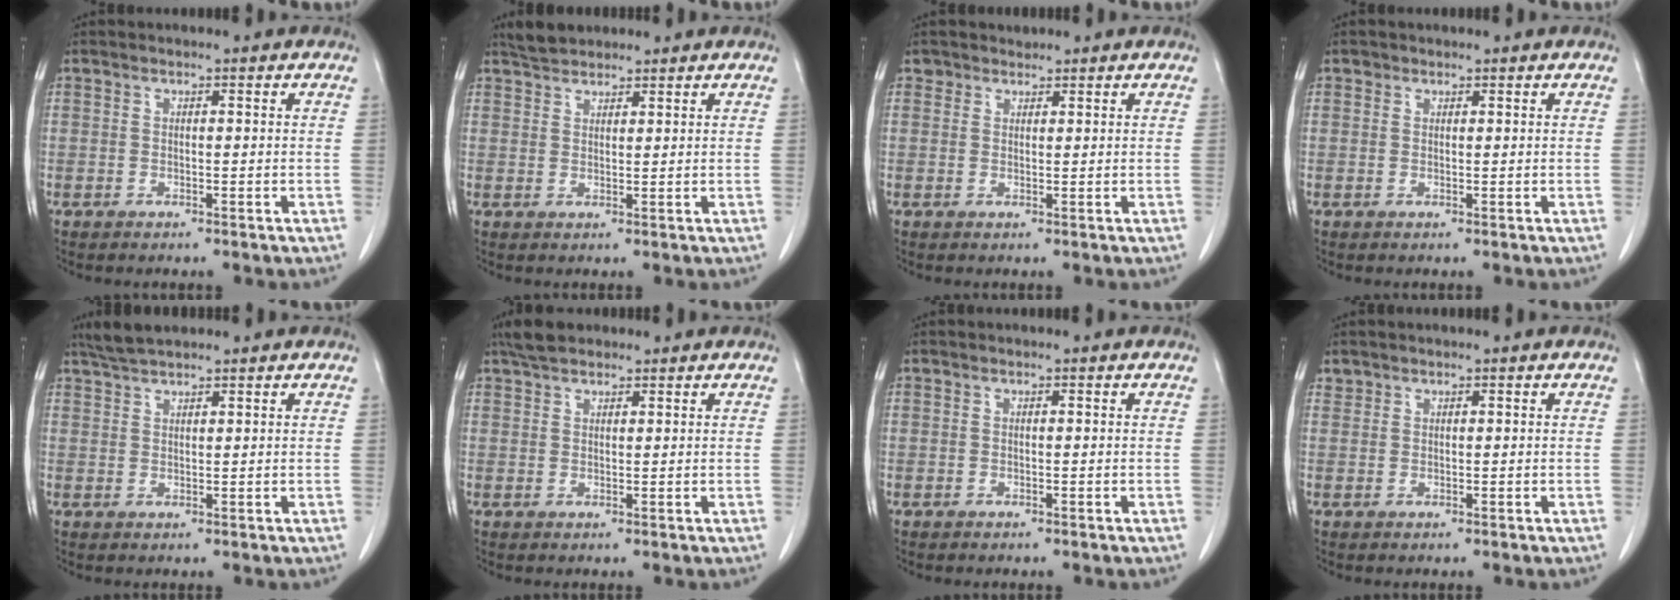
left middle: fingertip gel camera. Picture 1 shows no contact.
{"total": 3.3, "force": [3.1, 1.0, 0.7], "torque": [-0.020, 0.014, 0.056]}
{"total": 1.3, "force": [1.1, 0.6, -0.3], "torque": [0.006, 0.004, 0.016]}
{"total": 0.6, "force": [0.4, 0.4, 0.0], "torque": [0.001, -0.002, 0.007]}
{"total": 3.7, "force": [3.4, 0.4, 1.5], "torque": [-0.036, 0.014, 0.067]}
{"total": 3.8, "force": [3.2, 1.5, 1.5], "torque": [-0.035, 0.016, 0.058]}
{"total": 0.0}
{"total": 0.8, "force": [0.7, 0.4, -0.1], "torque": [0.003, 0.006, 0.014]}